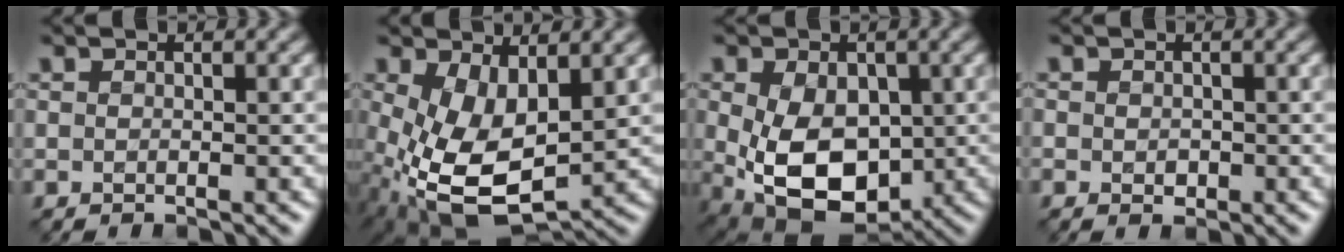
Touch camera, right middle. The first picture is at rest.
{"total": 8.8, "force": [-1.1, 4.9, 7.2], "torque": [-0.173, -0.031, -0.007]}
{"total": 9.1, "force": [-1.0, 6.0, 6.8], "torque": [-0.131, -0.024, -0.008]}
{"total": 1.1, "force": [-0.2, 0.9, 0.7], "torque": [-0.010, -0.004, -0.004]}